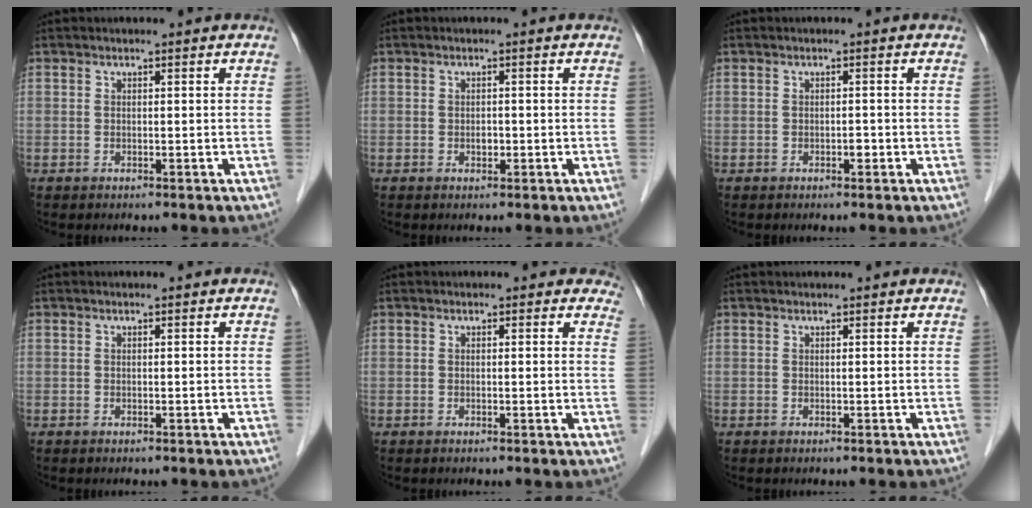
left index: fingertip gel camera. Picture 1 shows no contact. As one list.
[{"total": 1.0, "force": [-0.3, 0.7, 0.7], "torque": [-0.013, 0.002, -0.004]}, {"total": 0.8, "force": [-0.4, 0.4, 0.6], "torque": [-0.009, 0.002, -0.007]}, {"total": 0.0}, {"total": 2.8, "force": [2.4, 1.3, 0.5], "torque": [0.016, -0.007, -0.001]}, {"total": 1.7, "force": [1.6, 0.2, 0.4], "torque": [-0.010, 0.020, 0.020]}]